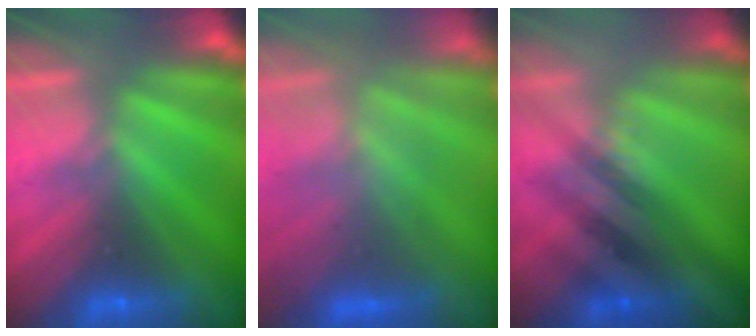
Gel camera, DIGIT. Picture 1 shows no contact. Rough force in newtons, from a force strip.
{"total": 2.9}
{"total": 2.5}